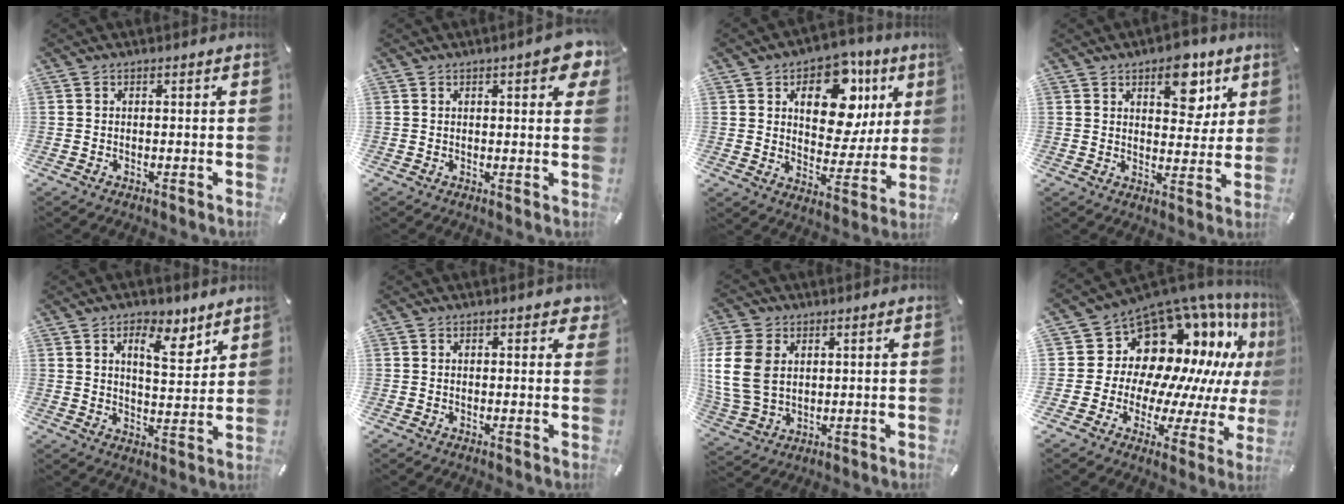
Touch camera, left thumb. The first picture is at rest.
{"total": 5.9, "force": [2.6, 2.0, 4.8], "torque": [-0.064, -0.008, 0.040]}
{"total": 15.7, "force": [7.1, 9.8, 10.0], "torque": [-0.134, -0.036, 0.119]}
{"total": 10.4, "force": [5.9, 5.9, 6.2], "torque": [-0.057, -0.029, 0.093]}
{"total": 9.1, "force": [6.0, 4.1, 5.6], "torque": [-0.072, -0.036, 0.098]}
{"total": 1.5, "force": [1.0, 0.8, 0.9], "torque": [-0.003, -0.002, 0.013]}
{"total": 11.6, "force": [2.4, 9.0, 7.0], "torque": [-0.182, 0.009, 0.045]}
{"total": 17.7, "force": [10.5, 11.8, 8.0], "torque": [-0.110, -0.120, 0.199]}